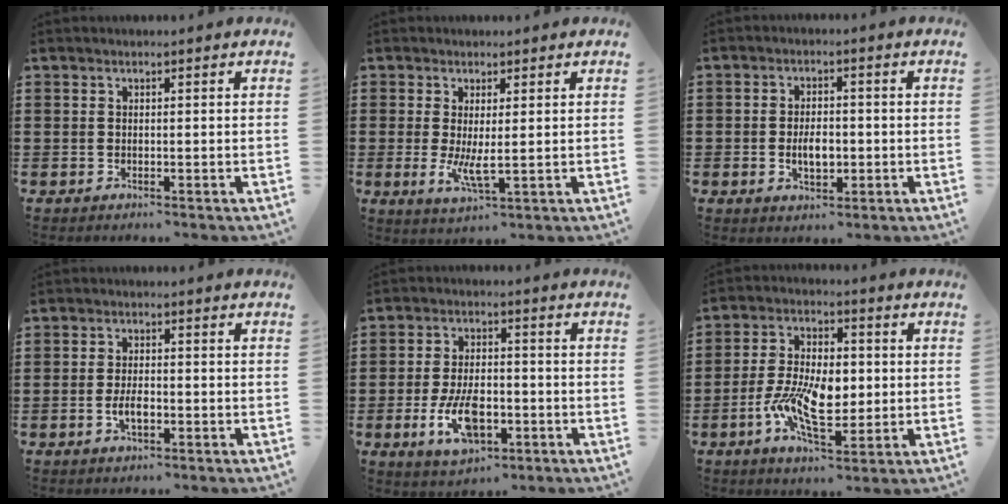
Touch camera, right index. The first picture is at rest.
{"total": 4.5, "force": [0.1, 1.4, 4.3], "torque": [-0.078, -0.009, 0.002]}
{"total": 4.1, "force": [-0.7, 2.4, 3.2], "torque": [-0.045, -0.003, -0.017]}
{"total": 3.3, "force": [-1.0, 1.5, 2.8], "torque": [-0.056, 0.001, -0.020]}
{"total": 8.8, "force": [-3.1, 4.4, 6.9], "torque": [-0.136, -0.002, -0.057]}
{"total": 10.6, "force": [-1.6, 5.4, 8.9], "torque": [-0.169, -0.001, -0.031]}